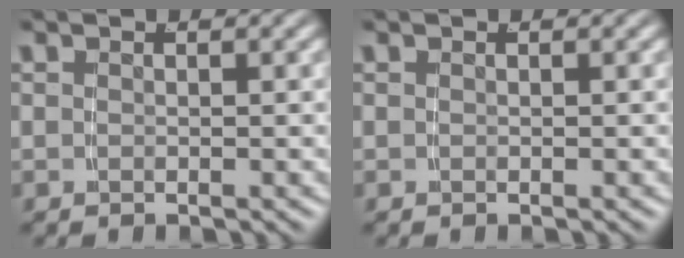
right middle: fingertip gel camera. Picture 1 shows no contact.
{"total": 0.0}